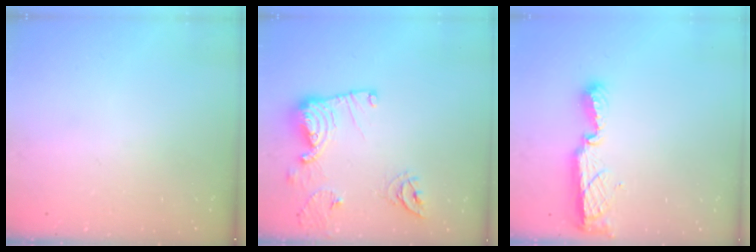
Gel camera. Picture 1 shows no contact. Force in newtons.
{"total": 13.7, "press": 13.6, "slide": 1.4}
{"total": 8.3, "press": 8.3, "slide": 0.7}